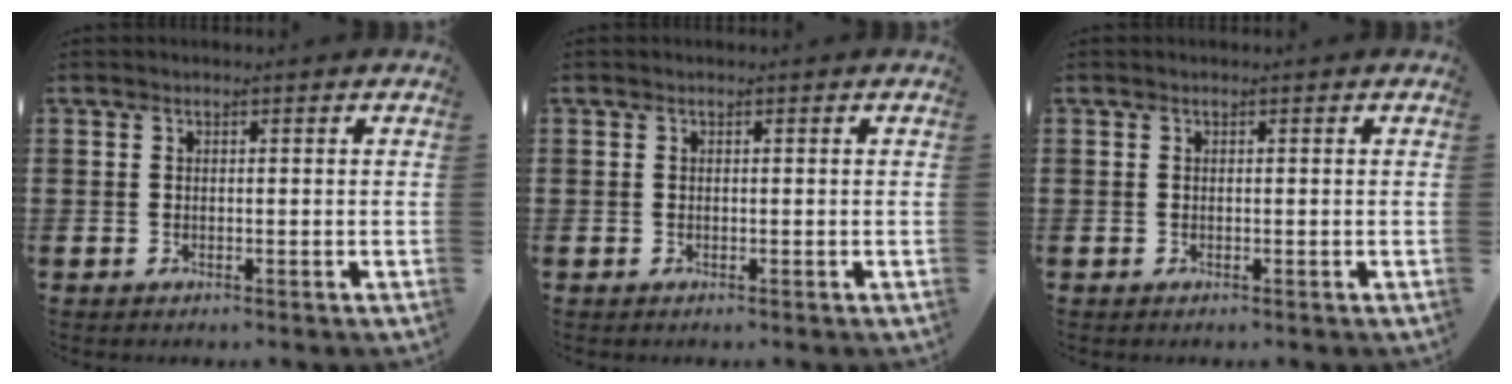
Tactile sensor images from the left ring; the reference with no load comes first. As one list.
[{"total": 0.0}, {"total": 0.0}]